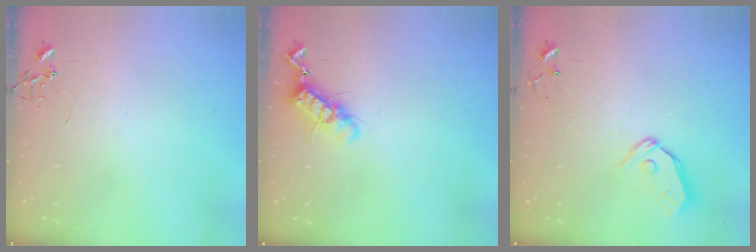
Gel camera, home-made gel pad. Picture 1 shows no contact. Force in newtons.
{"total": 11.1, "press": 11.1, "slide": 0.3}
{"total": 8.3, "press": 8.2, "slide": 0.7}